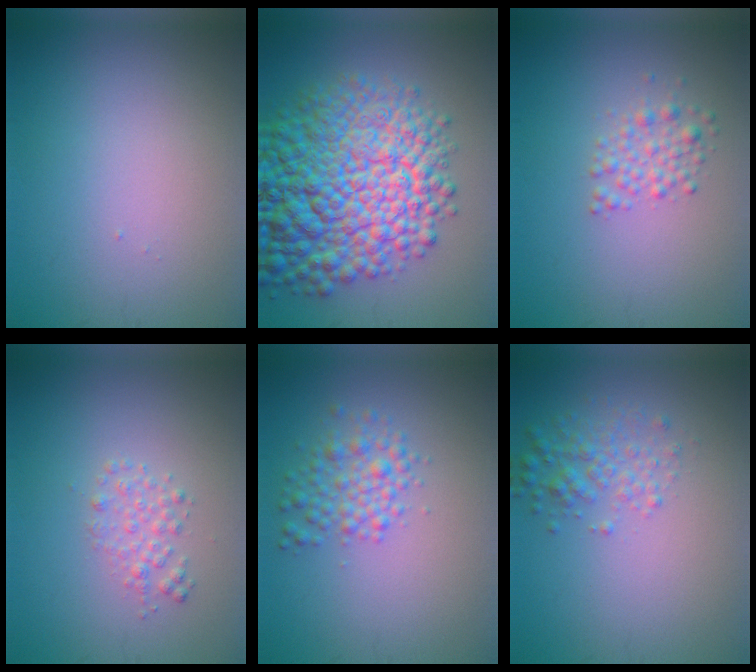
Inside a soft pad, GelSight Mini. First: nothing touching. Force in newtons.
{"total": 14.3, "press": 14.3, "slide": 0.5}
{"total": 2.0, "press": 2.0, "slide": 0.1}
{"total": 1.5, "press": 1.5, "slide": 0.0}
{"total": 2.8, "press": 2.8, "slide": 0.0}
{"total": 2.4, "press": 2.4, "slide": 0.1}